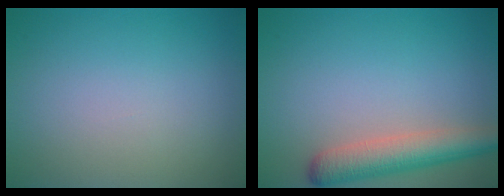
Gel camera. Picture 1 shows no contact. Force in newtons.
{"total": 4.7, "press": 4.7, "slide": 0.4}